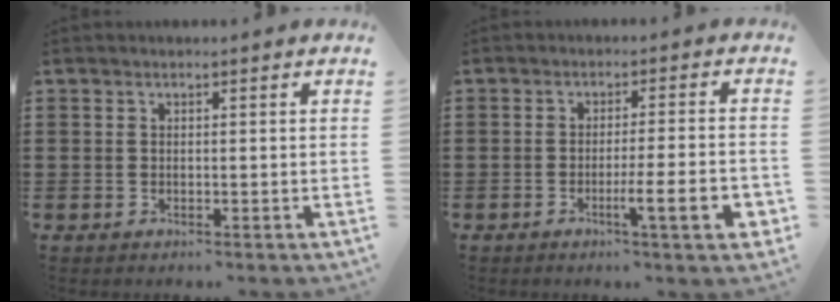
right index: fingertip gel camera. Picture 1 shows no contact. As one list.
[{"total": 7.5, "force": [-2.7, 0.6, 7.0], "torque": [-0.110, -0.006, -0.044]}]